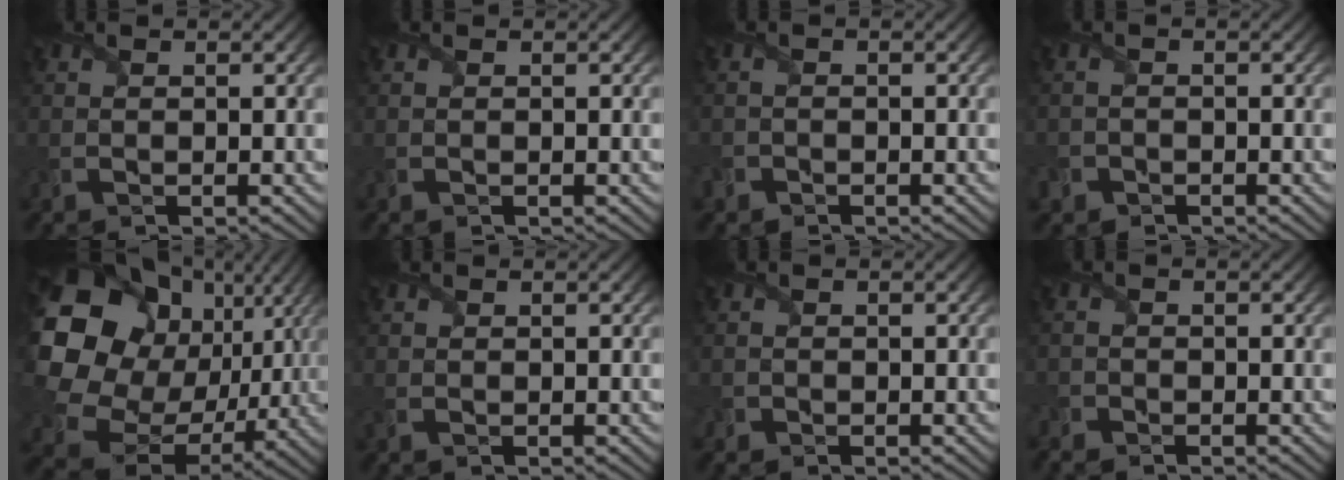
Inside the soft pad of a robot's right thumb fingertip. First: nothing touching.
{"total": 0.5, "force": [0.2, 0.4, 0.1], "torque": [-0.002, -0.002, 0.004]}
{"total": 1.4, "force": [-0.8, 1.1, 0.1], "torque": [0.000, -0.002, -0.021]}
{"total": 1.8, "force": [-1.0, 1.5, 0.2], "torque": [-0.002, -0.003, -0.026]}
{"total": 23.0, "force": [4.2, 19.3, 11.7], "torque": [-0.321, -0.034, 0.102]}
{"total": 1.4, "force": [0.3, 1.2, 0.7], "torque": [-0.018, -0.002, 0.006]}
{"total": 1.3, "force": [-0.4, 1.2, 0.0], "torque": [0.004, -0.005, -0.011]}
{"total": 2.4, "force": [-1.8, 1.5, 0.3], "torque": [-0.009, -0.011, -0.042]}